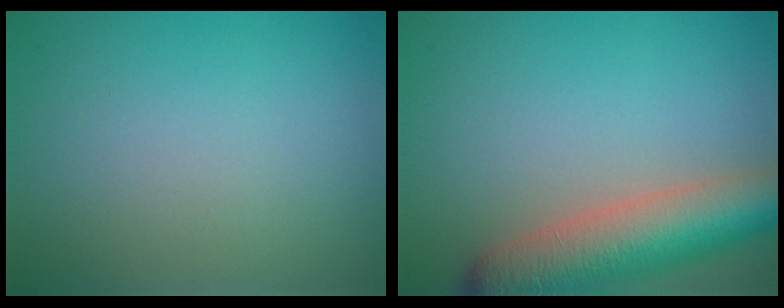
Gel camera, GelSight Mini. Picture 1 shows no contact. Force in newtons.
{"total": 8.3, "press": 8.2, "slide": 0.7}